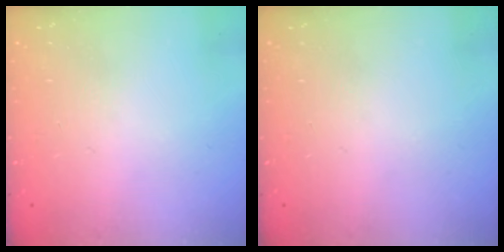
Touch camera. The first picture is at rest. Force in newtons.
{"total": 0.0}